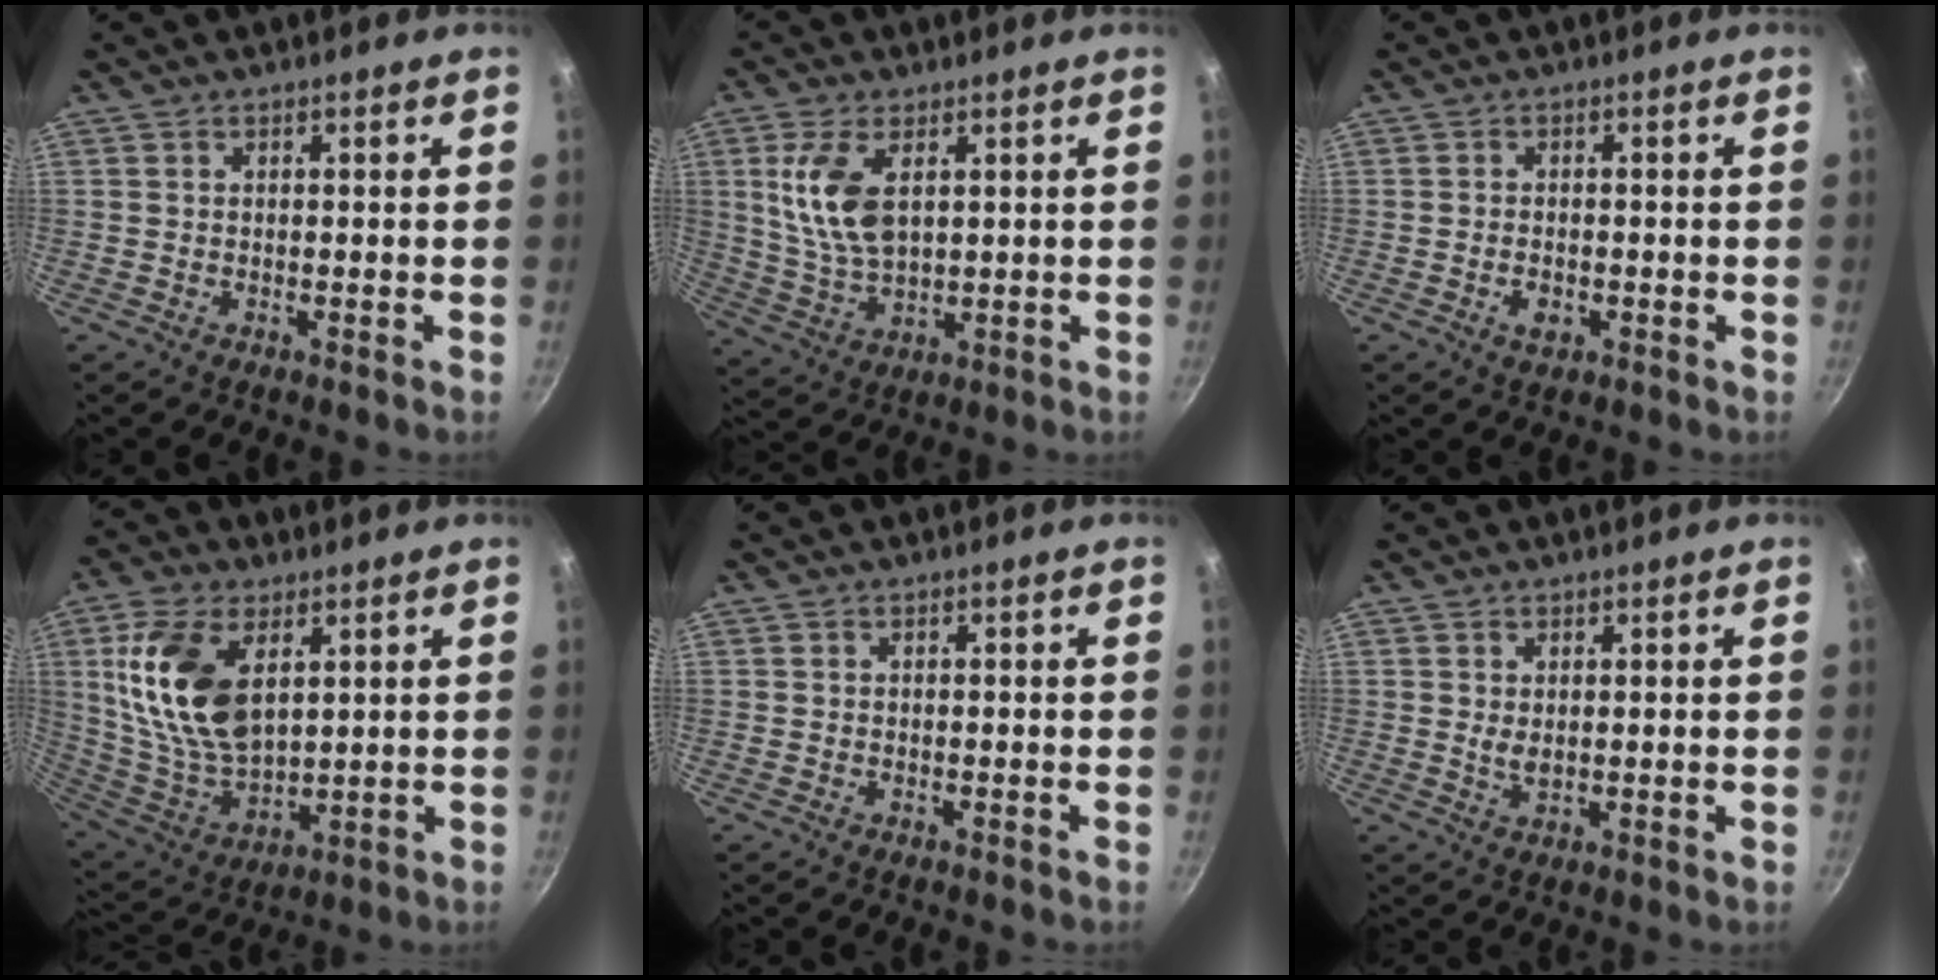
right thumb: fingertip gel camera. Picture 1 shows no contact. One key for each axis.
{"total": 10.6, "fx": 2.9, "fy": 5.7, "fz": 8.5, "tx": -0.167, "ty": -0.016, "tz": 0.064}
{"total": 2.9, "fx": -0.9, "fy": 1.8, "fz": 2.1, "tx": -0.035, "ty": 0.005, "tz": -0.016}
{"total": 17.9, "fx": 5.4, "fy": 10.2, "fz": 13.7, "tx": -0.252, "ty": -0.024, "tz": 0.116}
{"total": 0.0}
{"total": 2.3, "fx": 0.8, "fy": 1.2, "fz": 1.7, "tx": -0.029, "ty": -0.009, "tz": 0.016}